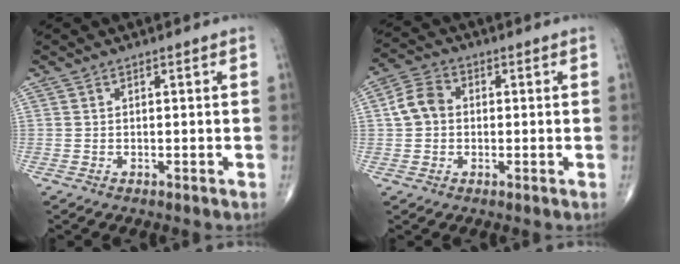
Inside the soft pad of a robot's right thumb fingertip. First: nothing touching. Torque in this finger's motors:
{"motor_torque": [-0.06, 0.11, 0.14, -0.01, 0.08]}